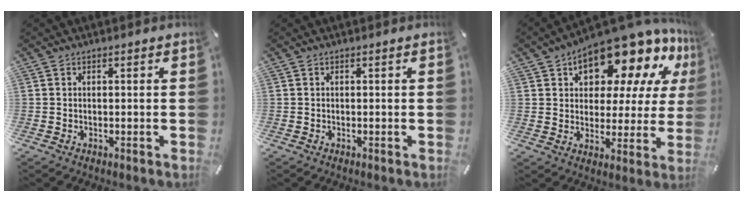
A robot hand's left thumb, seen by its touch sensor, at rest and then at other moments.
{"total": 0.0}
{"total": 17.1, "force": [11.9, 8.4, 9.0], "torque": [-0.136, -0.093, 0.202]}